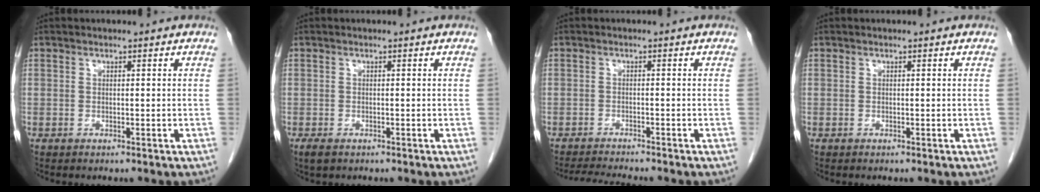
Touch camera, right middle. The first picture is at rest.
{"total": 1.8, "force": [-1.2, 0.9, 1.1], "torque": [-0.024, -0.003, -0.016]}
{"total": 4.7, "force": [-4.4, -0.4, 1.5], "torque": [-0.025, -0.018, -0.073]}
{"total": 0.0}